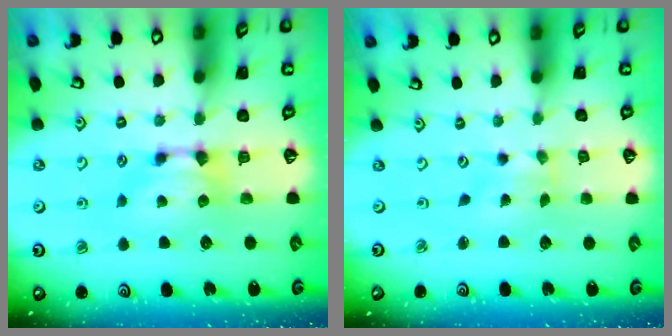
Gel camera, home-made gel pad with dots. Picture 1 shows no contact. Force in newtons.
{"total": 3.3, "press": 3.2, "slide": 0.8}